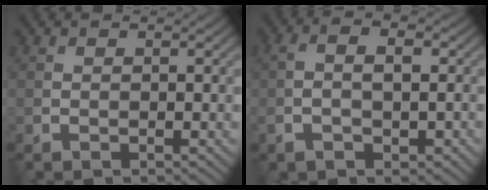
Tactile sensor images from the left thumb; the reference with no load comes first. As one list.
[{"total": 5.0, "force": [-1.0, 2.3, 4.3], "torque": [-0.085, 0.003, -0.019]}]